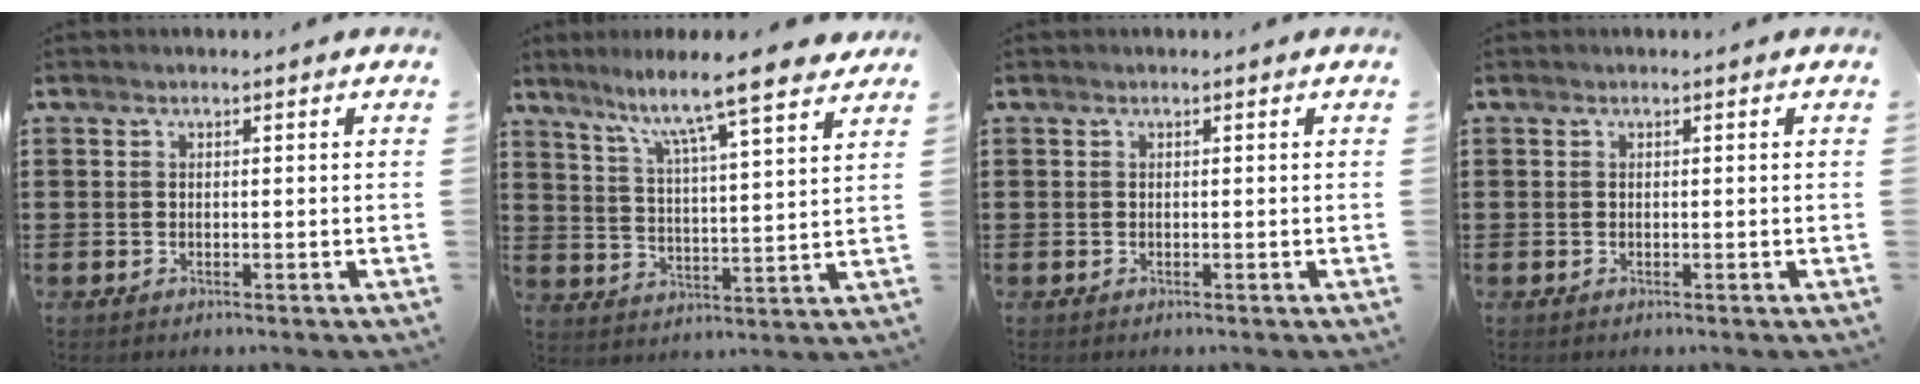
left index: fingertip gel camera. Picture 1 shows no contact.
{"total": 8.6, "force": [7.2, -0.3, 4.7], "torque": [-0.109, -0.053, 0.114]}
{"total": 0.0}
{"total": 0.0}